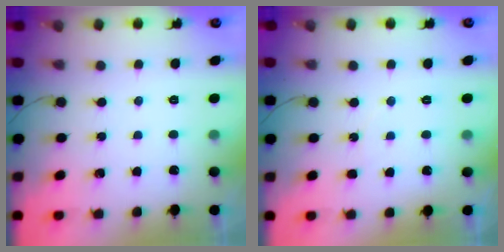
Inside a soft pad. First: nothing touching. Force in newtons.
{"total": 4.8, "press": 4.8, "slide": 0.6}